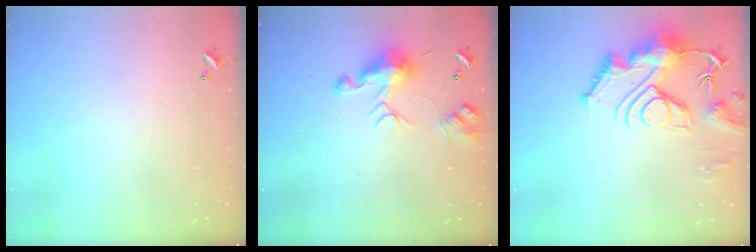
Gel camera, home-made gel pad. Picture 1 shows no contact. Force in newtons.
{"total": 8.4, "press": 8.3, "slide": 0.4}
{"total": 16.0, "press": 15.9, "slide": 1.6}